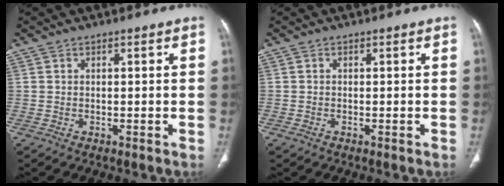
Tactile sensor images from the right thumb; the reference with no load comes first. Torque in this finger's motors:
{"motor_torque": [3.35, 1.66, 0.58, -0.49, 0.06]}